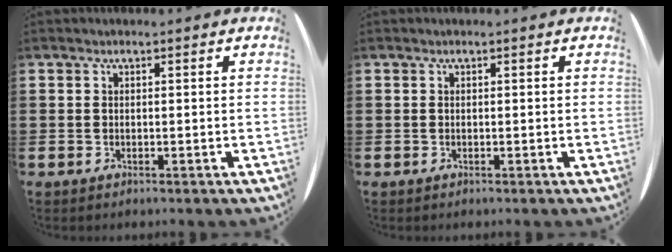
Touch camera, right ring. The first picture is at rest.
{"total": 0.0}